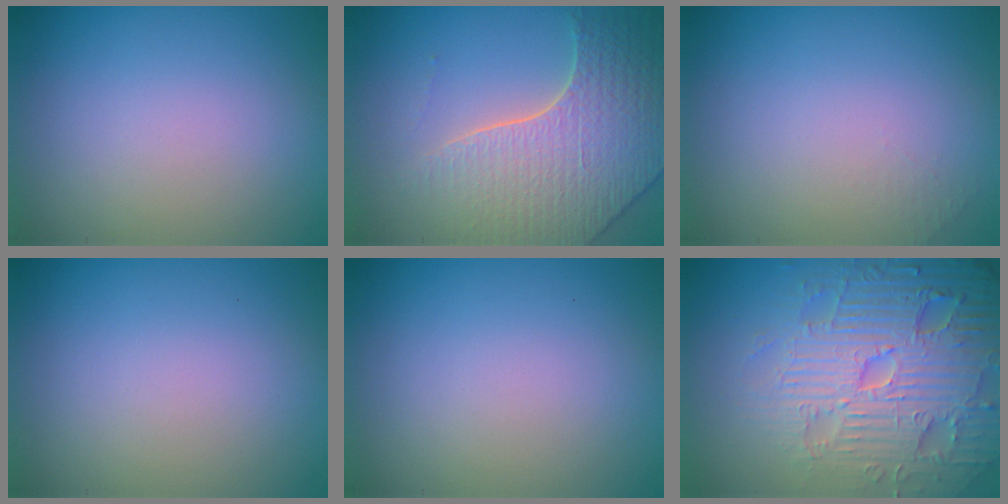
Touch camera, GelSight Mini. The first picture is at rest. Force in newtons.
{"total": 5.8, "press": 4.9, "slide": 3.0}
{"total": 0.7, "press": 0.7, "slide": 0.1}
{"total": 0.0}
{"total": 0.0}
{"total": 7.6, "press": 7.4, "slide": 1.8}